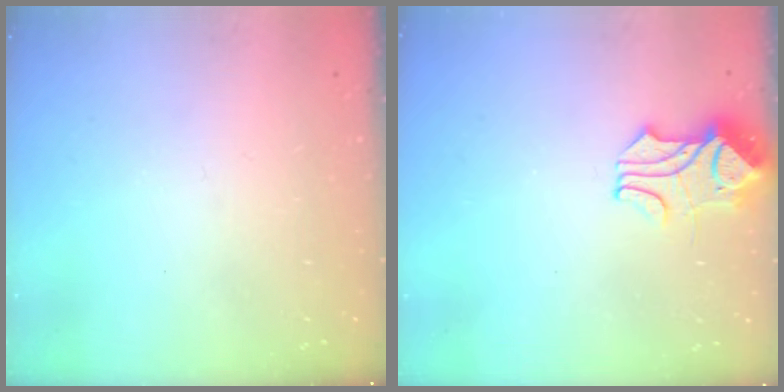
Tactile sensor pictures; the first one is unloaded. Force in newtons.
{"total": 1.7, "press": 1.3, "slide": 1.2}